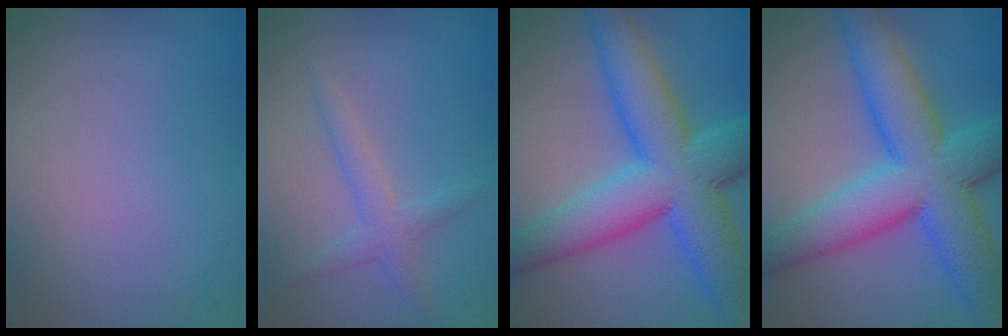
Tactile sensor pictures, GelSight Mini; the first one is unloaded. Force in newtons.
{"total": 2.0, "press": 2.0, "slide": 0.0}
{"total": 11.5, "press": 11.5, "slide": 0.2}
{"total": 11.5, "press": 11.5, "slide": 0.2}